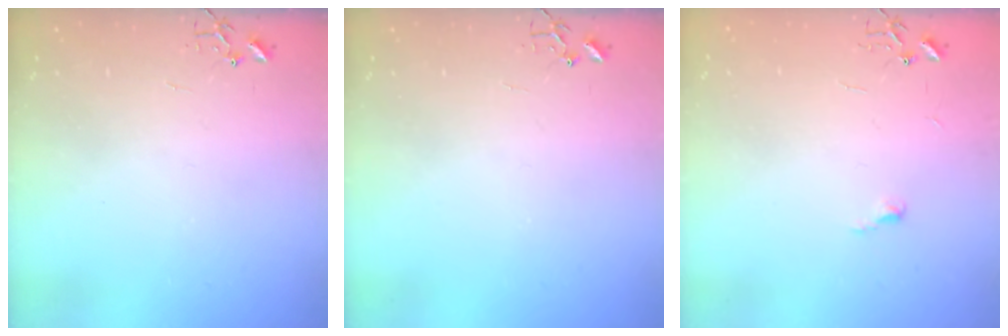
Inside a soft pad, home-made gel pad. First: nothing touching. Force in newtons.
{"total": 0.0}
{"total": 3.4, "press": 3.4, "slide": 0.5}